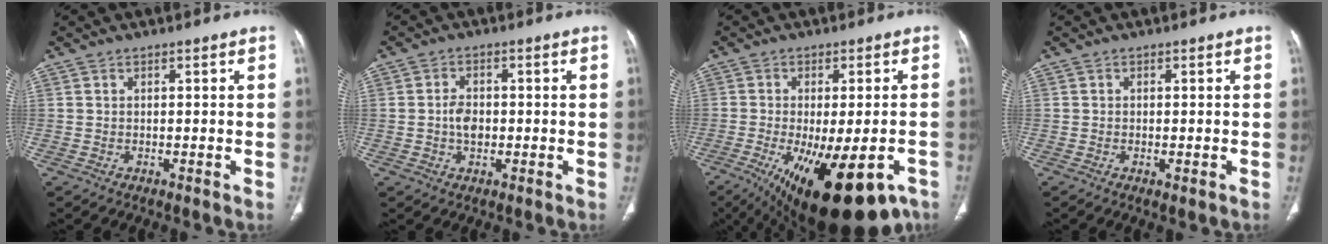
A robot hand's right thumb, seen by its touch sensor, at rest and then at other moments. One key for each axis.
{"total": 3.8, "fx": -0.4, "fy": 2.6, "fz": 2.8, "tx": -0.043, "ty": 0.007, "tz": -0.010}
{"total": 21.4, "fx": -10.8, "fy": 8.2, "fz": 16.6, "tx": -0.223, "ty": -0.018, "tz": -0.142}
{"total": 1.1, "fx": -0.4, "fy": 0.3, "fz": 0.9, "tx": -0.016, "ty": -0.004, "tz": -0.003}